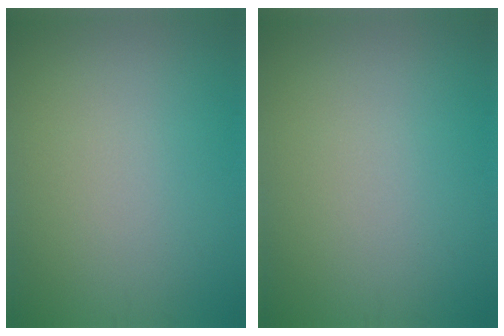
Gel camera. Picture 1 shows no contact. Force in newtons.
{"total": 0.0}